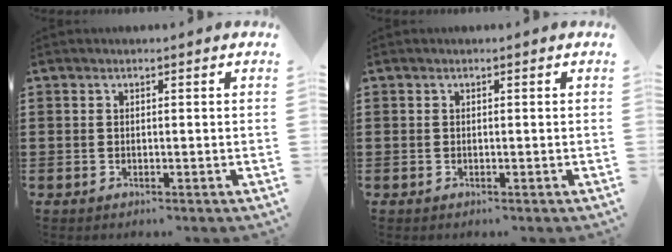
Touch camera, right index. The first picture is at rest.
{"total": 0.0}